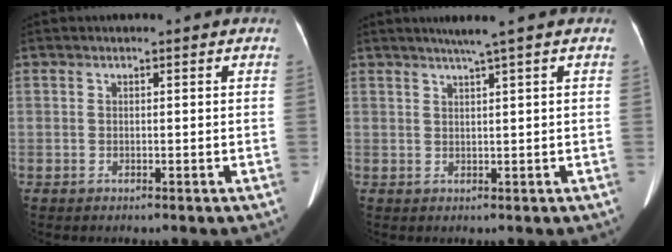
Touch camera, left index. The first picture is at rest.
{"total": 2.9, "force": [2.0, -1.0, 1.9], "torque": [-0.035, -0.001, 0.039]}